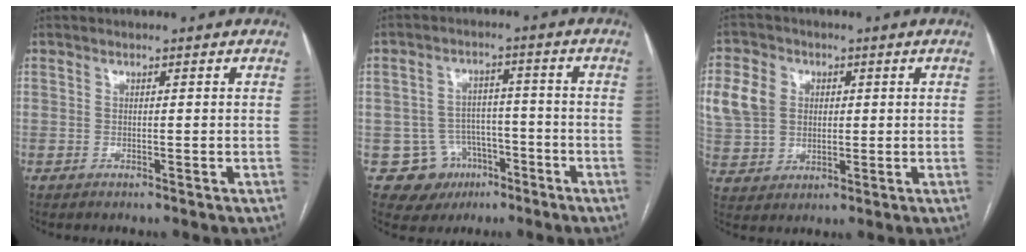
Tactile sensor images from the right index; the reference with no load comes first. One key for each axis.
{"total": 8.2, "fx": -3.5, "fy": 7.4, "fz": 0.9, "tx": -0.011, "ty": 0.015, "tz": -0.037}
{"total": 11.1, "fx": 2.7, "fy": 9.4, "fz": 5.2, "tx": -0.139, "ty": 0.025, "tz": 0.062}